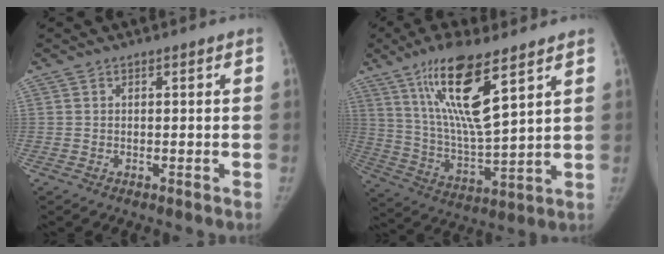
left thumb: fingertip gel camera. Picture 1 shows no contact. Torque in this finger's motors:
{"motor_torque": [0.60, -0.03, 2.05, -0.72, 0.18]}